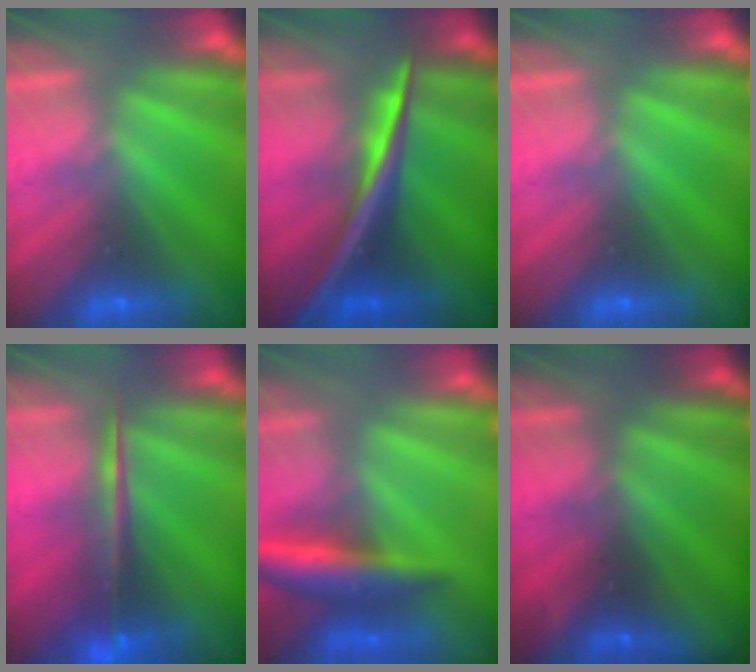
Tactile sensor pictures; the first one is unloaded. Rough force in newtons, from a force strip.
{"total": 2.6}
{"total": 0.0}
{"total": 7.0}
{"total": 6.9}
{"total": 2.4}